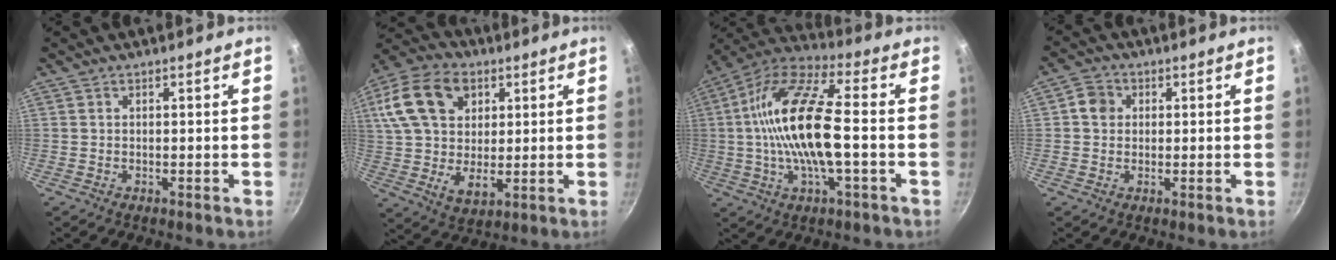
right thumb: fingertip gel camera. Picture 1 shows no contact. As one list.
[{"total": 20.1, "force": [6.3, 14.1, 12.9], "torque": [-0.227, 0.001, 0.106]}, {"total": 19.1, "force": [-0.9, 6.5, 18.0], "torque": [-0.339, 0.033, -0.035]}, {"total": 3.7, "force": [0.6, 3.4, 1.5], "torque": [-0.011, 0.004, -0.001]}]